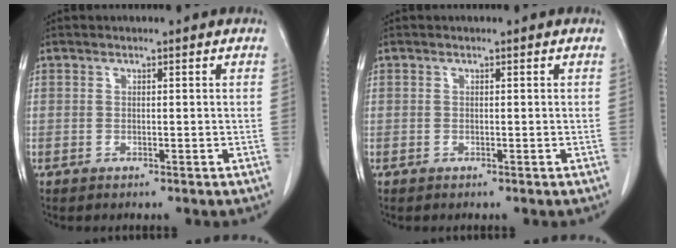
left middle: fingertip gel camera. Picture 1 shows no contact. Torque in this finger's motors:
{"motor_torque": [0.00, 0.00, 0.00, 0.00]}